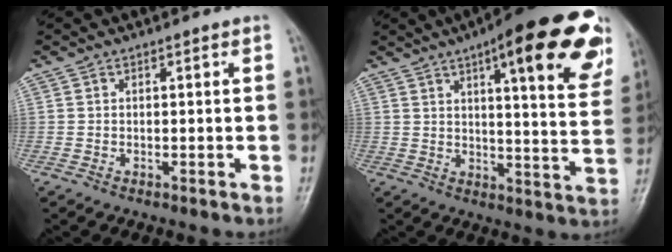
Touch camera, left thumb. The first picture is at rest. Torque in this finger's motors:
{"motor_torque": [0.92, 0.57, 1.66, -1.11, 0.25]}